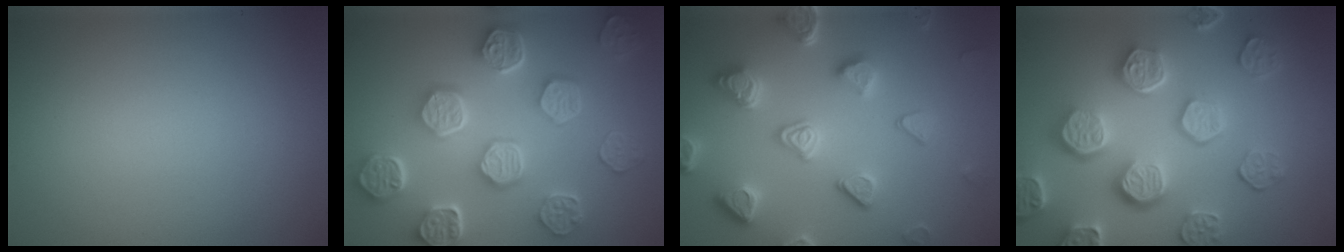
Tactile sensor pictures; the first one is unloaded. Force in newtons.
{"total": 8.5, "press": 6.6, "slide": 5.3}
{"total": 5.5, "press": 4.9, "slide": 2.5}
{"total": 7.9, "press": 6.0, "slide": 5.2}